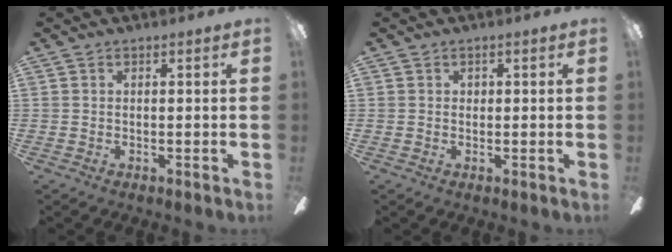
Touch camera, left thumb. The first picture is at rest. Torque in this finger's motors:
{"motor_torque": [0.01, -0.01, 0.13, -0.01, 0.00]}